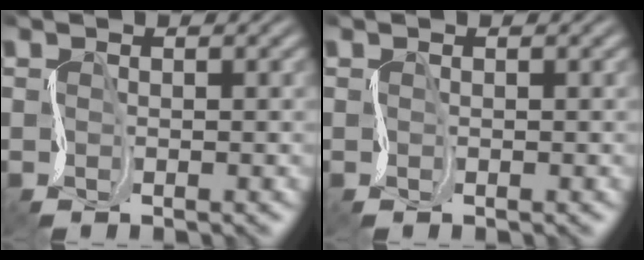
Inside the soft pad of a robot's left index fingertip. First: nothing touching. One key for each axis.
{"total": 0.0}